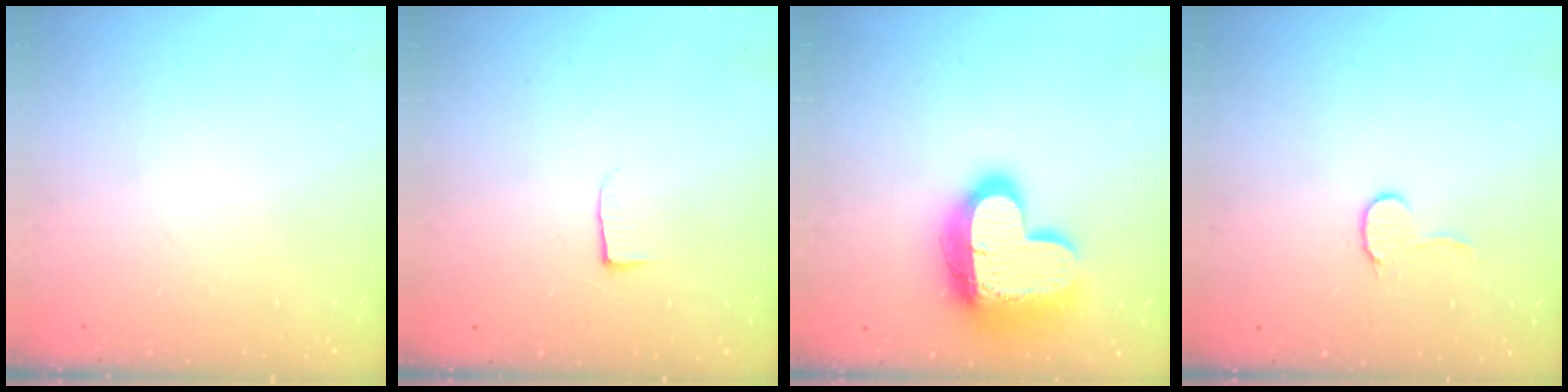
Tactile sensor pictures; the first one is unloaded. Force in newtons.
{"total": 3.8, "press": 3.8, "slide": 0.5}
{"total": 19.1, "press": 19.0, "slide": 1.5}
{"total": 5.9, "press": 5.9, "slide": 0.5}